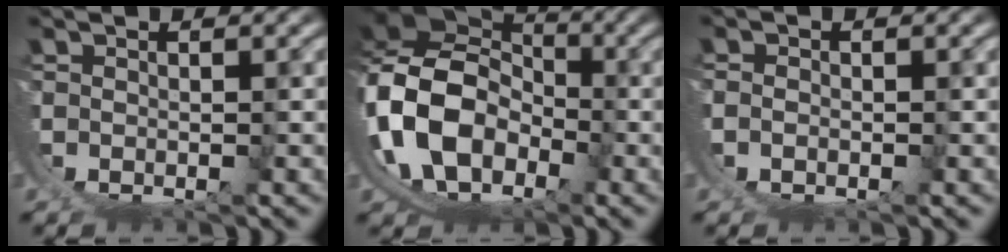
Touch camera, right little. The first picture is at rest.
{"total": 17.1, "force": [1.4, 13.9, 9.9], "torque": [-0.262, -0.056, 0.036]}
{"total": 1.8, "force": [-0.1, 1.6, 0.8], "torque": [-0.027, -0.004, -0.001]}